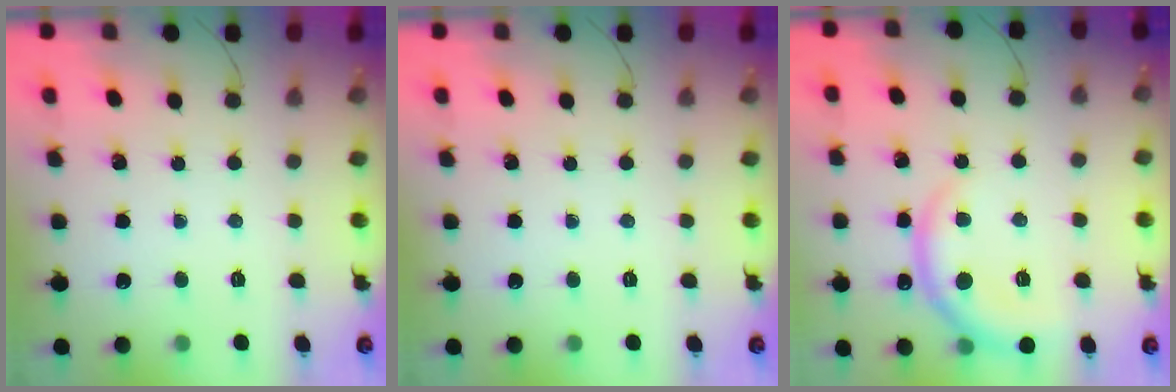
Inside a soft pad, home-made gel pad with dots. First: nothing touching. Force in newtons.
{"total": 0.0}
{"total": 9.3, "press": 9.2, "slide": 0.5}